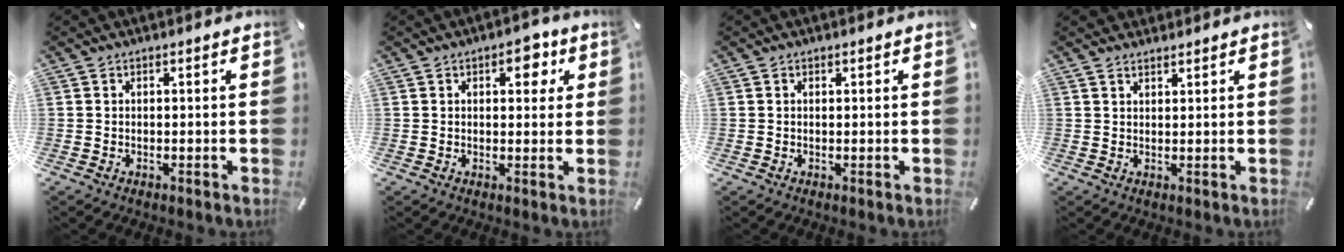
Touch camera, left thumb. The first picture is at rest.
{"total": 5.9, "force": [2.2, 3.4, 4.3], "torque": [-0.045, -0.008, 0.026]}
{"total": 0.6, "force": [0.2, 0.3, 0.4], "torque": [-0.010, 0.001, 0.003]}
{"total": 1.8, "force": [1.5, 0.8, 0.4], "torque": [-0.010, -0.004, 0.030]}